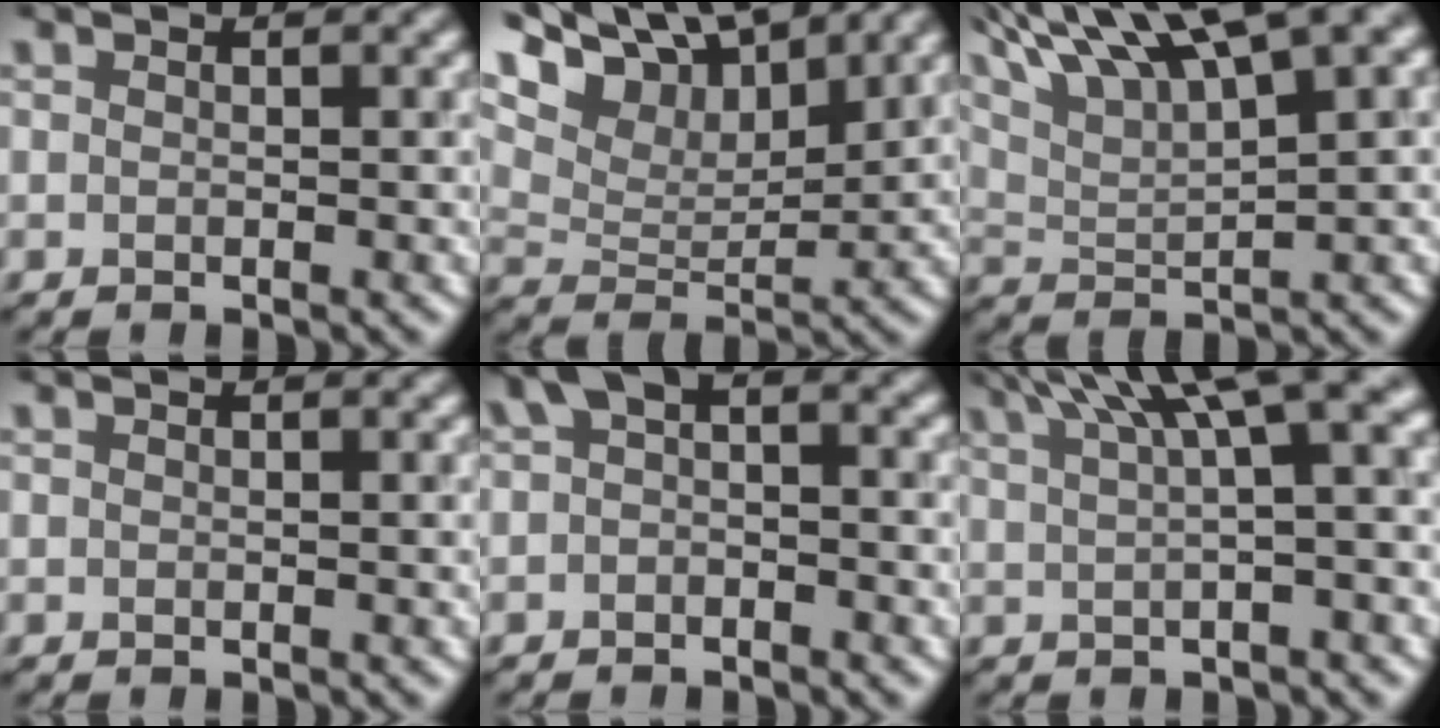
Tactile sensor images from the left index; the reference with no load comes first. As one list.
[{"total": 10.6, "force": [8.3, 3.9, 5.3], "torque": [-0.110, 0.019, 0.129]}, {"total": 12.2, "force": [8.5, 2.6, 8.4], "torque": [-0.153, 0.037, 0.145]}, {"total": 0.0}, {"total": 2.4, "force": [0.1, 1.3, 2.0], "torque": [-0.029, 0.016, -0.004]}, {"total": 8.4, "force": [4.3, 2.0, 6.9], "torque": [-0.061, 0.035, 0.068]}]